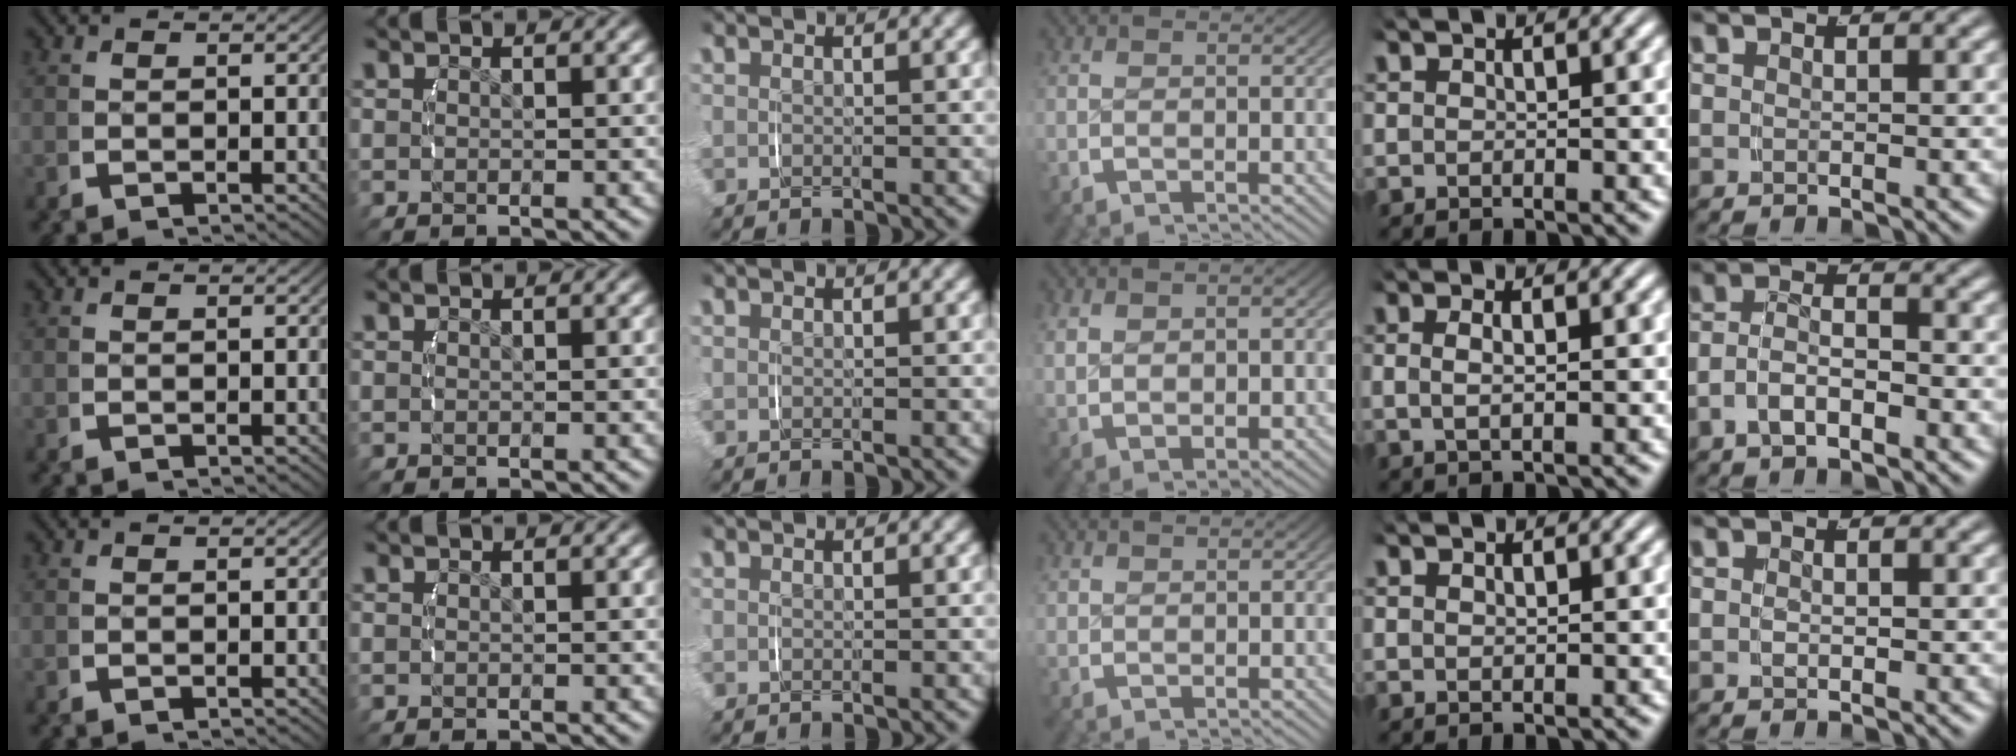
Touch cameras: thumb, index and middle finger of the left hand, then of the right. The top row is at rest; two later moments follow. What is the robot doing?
{"motion": "lift_and_place", "object": "scarf"}